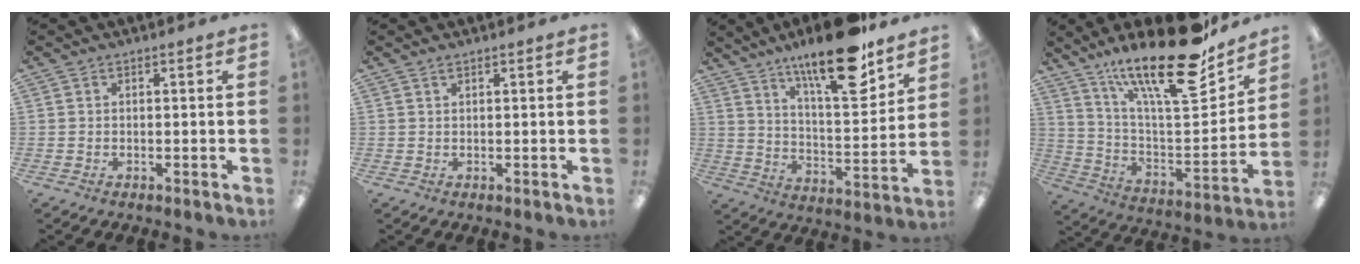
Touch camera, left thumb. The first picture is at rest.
{"total": 0.9, "force": [0.7, 0.3, 0.5], "torque": [-0.012, 0.001, 0.012]}
{"total": 20.7, "force": [14.9, 5.7, 13.1], "torque": [-0.205, -0.089, 0.242]}
{"total": 25.7, "force": [17.9, 7.5, 16.8], "torque": [-0.270, -0.114, 0.301]}